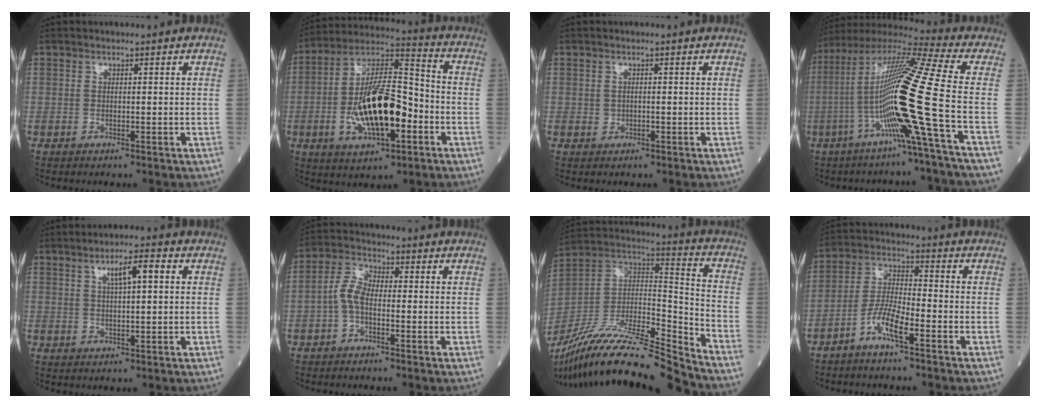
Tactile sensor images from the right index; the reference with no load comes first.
{"total": 16.8, "force": [-4.1, 5.7, 15.3], "torque": [-0.289, 0.014, -0.070]}
{"total": 0.7, "force": [0.0, 0.7, 0.3], "torque": [-0.004, 0.001, 0.002]}
{"total": 18.6, "force": [-5.0, -2.4, 17.8], "torque": [-0.343, -0.003, -0.108]}
{"total": 5.0, "force": [1.7, 0.8, 4.6], "torque": [-0.080, 0.009, 0.030]}
{"total": 4.6, "force": [-1.2, 2.2, 3.9], "torque": [-0.079, 0.010, -0.029]}
{"total": 23.3, "force": [-20.7, 0.9, 10.8], "torque": [-0.232, 0.005, -0.368]}
{"total": 6.4, "force": [-4.0, 0.8, 4.9], "torque": [-0.106, 0.003, -0.081]}